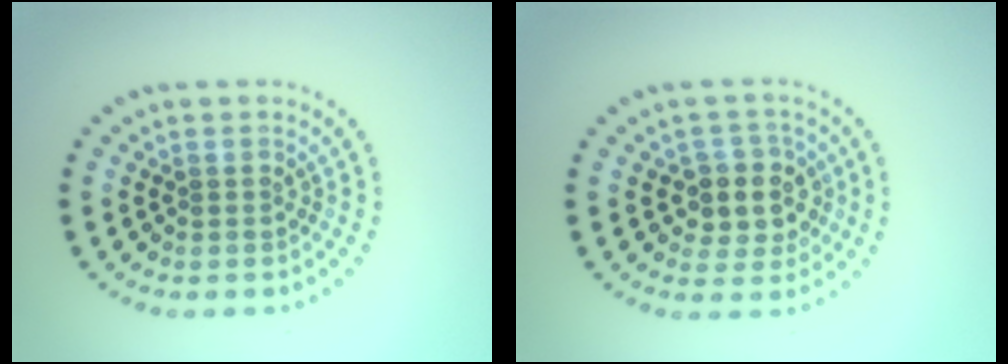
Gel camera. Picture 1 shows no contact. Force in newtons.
{"total": 3.7, "press": 3.4, "slide": 1.3}